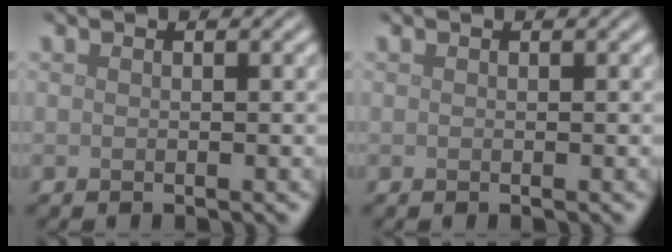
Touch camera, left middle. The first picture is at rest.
{"total": 0.0}